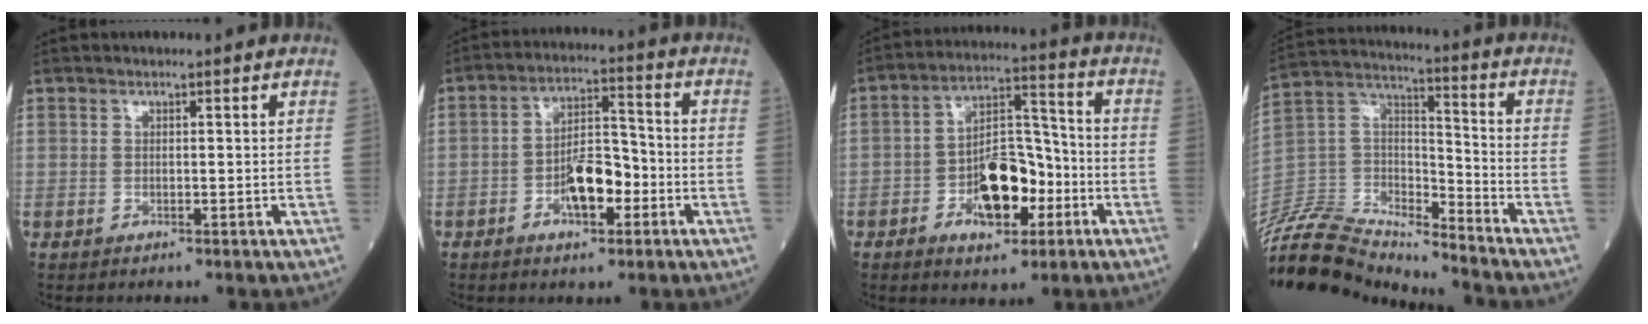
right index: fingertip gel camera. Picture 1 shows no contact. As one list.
[{"total": 8.0, "force": [-2.9, 3.1, 6.8], "torque": [-0.123, 0.013, -0.049]}, {"total": 11.0, "force": [-4.1, 5.0, 8.9], "torque": [-0.159, 0.017, -0.064]}, {"total": 18.6, "force": [-18.0, 2.7, 3.9], "torque": [-0.077, 0.041, -0.326]}]